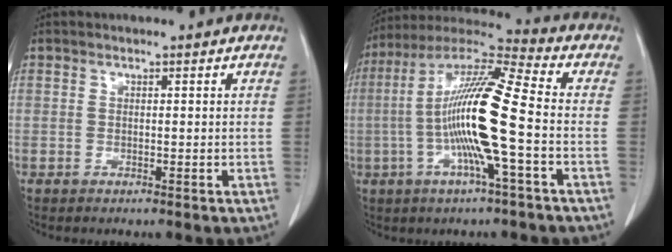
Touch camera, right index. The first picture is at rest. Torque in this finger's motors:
{"motor_torque": [2.14, 0.00, 1.05, 0.21]}